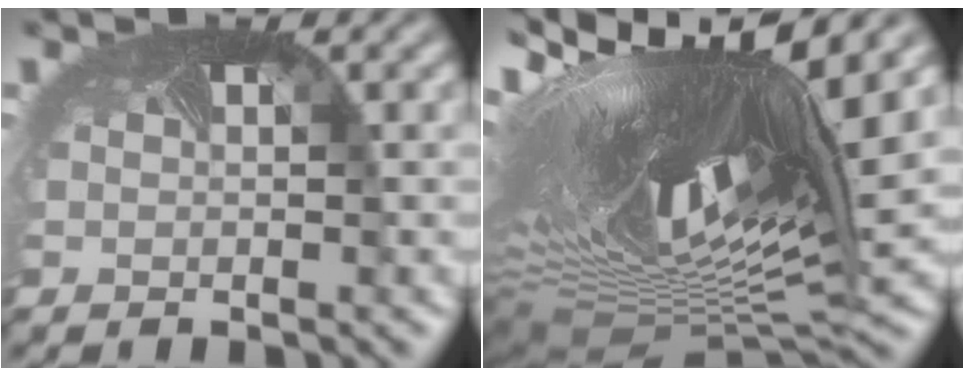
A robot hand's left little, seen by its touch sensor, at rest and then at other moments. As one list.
[{"total": 18.4, "force": [5.4, 7.4, 15.9], "torque": [-0.307, 0.018, 0.091]}]